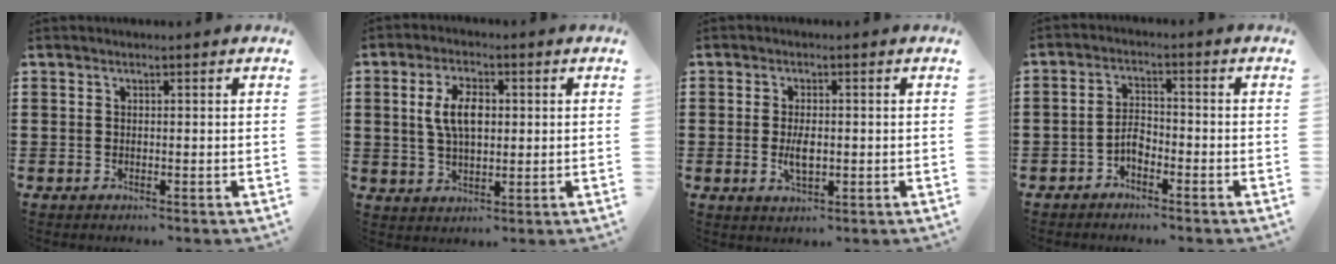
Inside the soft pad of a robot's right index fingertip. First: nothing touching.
{"total": 6.3, "force": [0.9, 3.1, 5.4], "torque": [-0.119, 0.009, 0.012]}
{"total": 3.6, "force": [-0.4, 1.5, 3.2], "torque": [-0.066, -0.001, -0.009]}
{"total": 2.8, "force": [-1.9, 1.4, 1.5], "torque": [-0.041, 0.002, -0.040]}